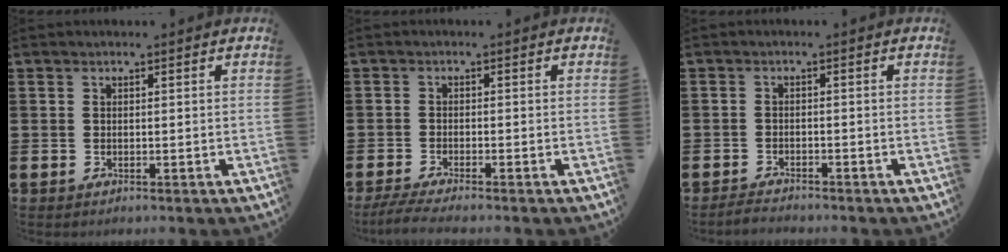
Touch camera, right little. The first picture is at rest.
{"total": 2.0, "force": [-1.5, 0.0, 1.3], "torque": [-0.027, -0.002, -0.028]}
{"total": 1.2, "force": [-1.2, 0.1, 0.1], "torque": [-0.005, 0.003, -0.025]}